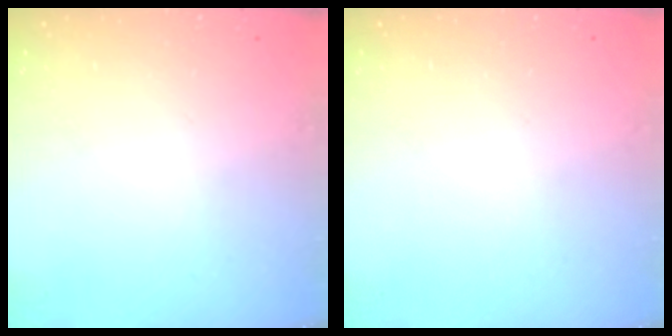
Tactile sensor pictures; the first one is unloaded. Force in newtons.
{"total": 0.0}